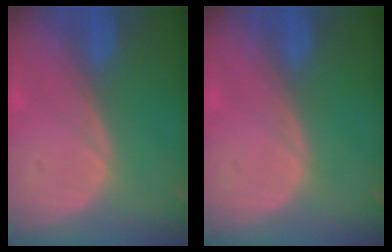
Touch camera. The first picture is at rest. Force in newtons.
{"total": 0.0}